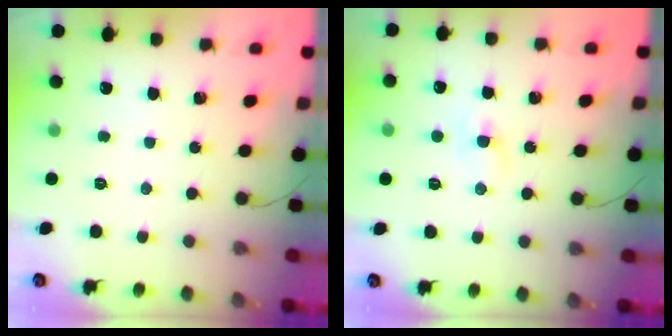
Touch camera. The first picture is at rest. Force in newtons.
{"total": 1.0, "press": 0.8, "slide": 0.6}